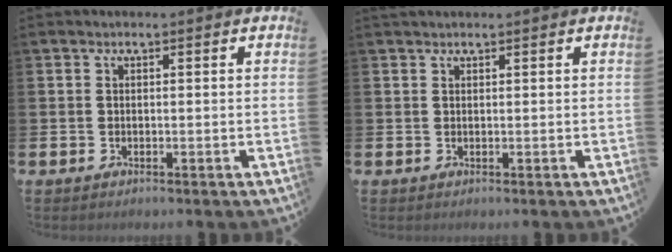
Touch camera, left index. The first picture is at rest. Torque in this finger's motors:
{"motor_torque": [-0.07, -0.07, 0.01, 0.04]}